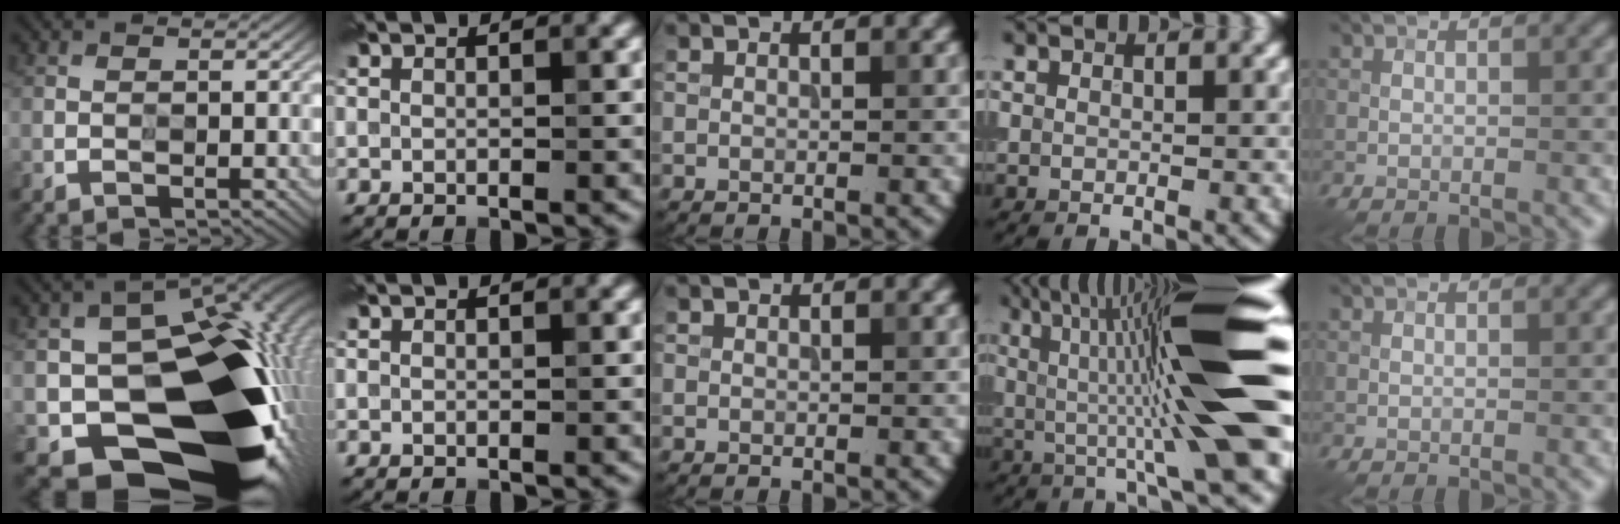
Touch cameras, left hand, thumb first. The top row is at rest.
{"thumb": {"total": 21.0, "force": [-5.9, 14.6, 13.9], "torque": [-0.194, -0.051, -0.072]}, "ring": {"total": 15.0, "force": [1.3, 2.3, 14.8], "torque": [-0.202, 0.022, 0.012]}}